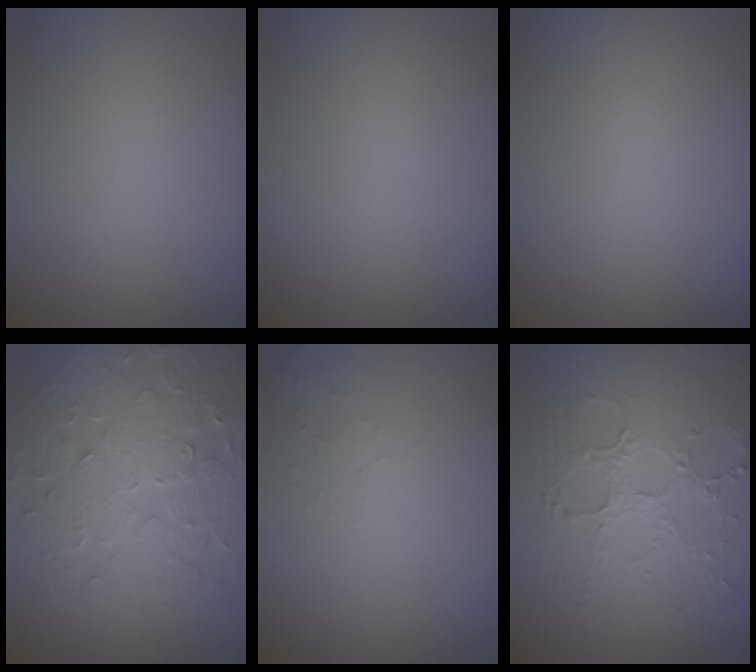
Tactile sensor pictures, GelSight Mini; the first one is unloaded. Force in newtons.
{"total": 0.0}
{"total": 0.0}
{"total": 8.9, "press": 6.5, "slide": 6.1}
{"total": 1.3, "press": 1.2, "slide": 0.3}
{"total": 5.4, "press": 3.8, "slide": 3.9}